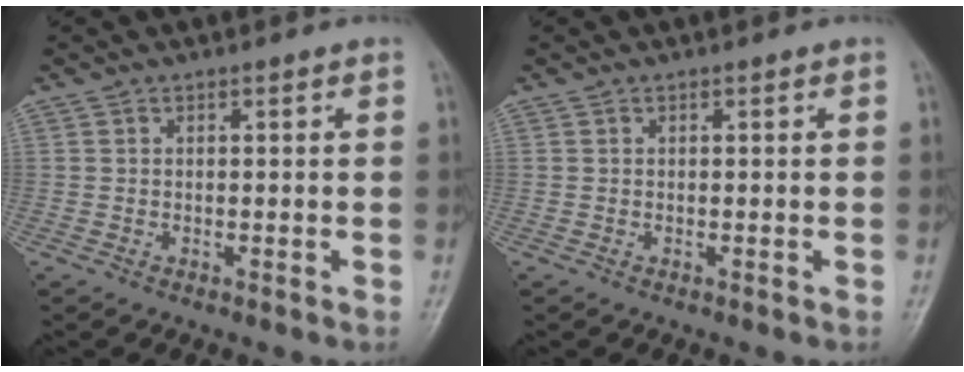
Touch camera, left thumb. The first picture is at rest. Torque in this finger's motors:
{"motor_torque": [0.00, 0.00, -0.01, -0.01, 0.00]}